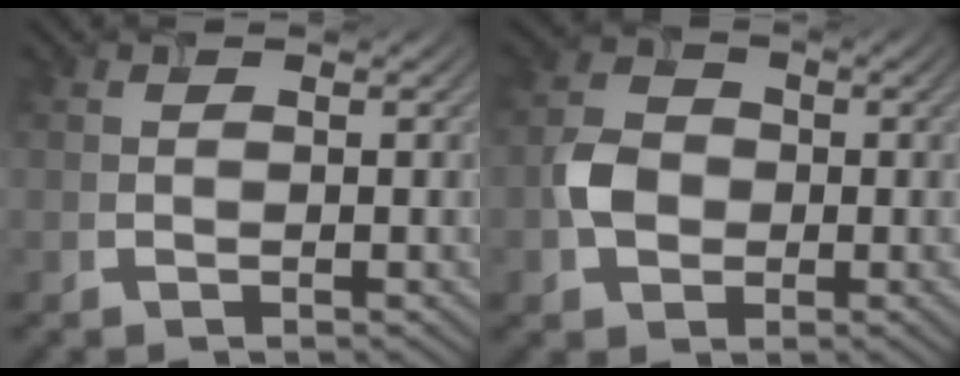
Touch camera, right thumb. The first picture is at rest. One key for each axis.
{"total": 4.2, "fx": -0.9, "fy": 3.5, "fz": 2.1, "tx": -0.047, "ty": 0.002, "tz": -0.023}